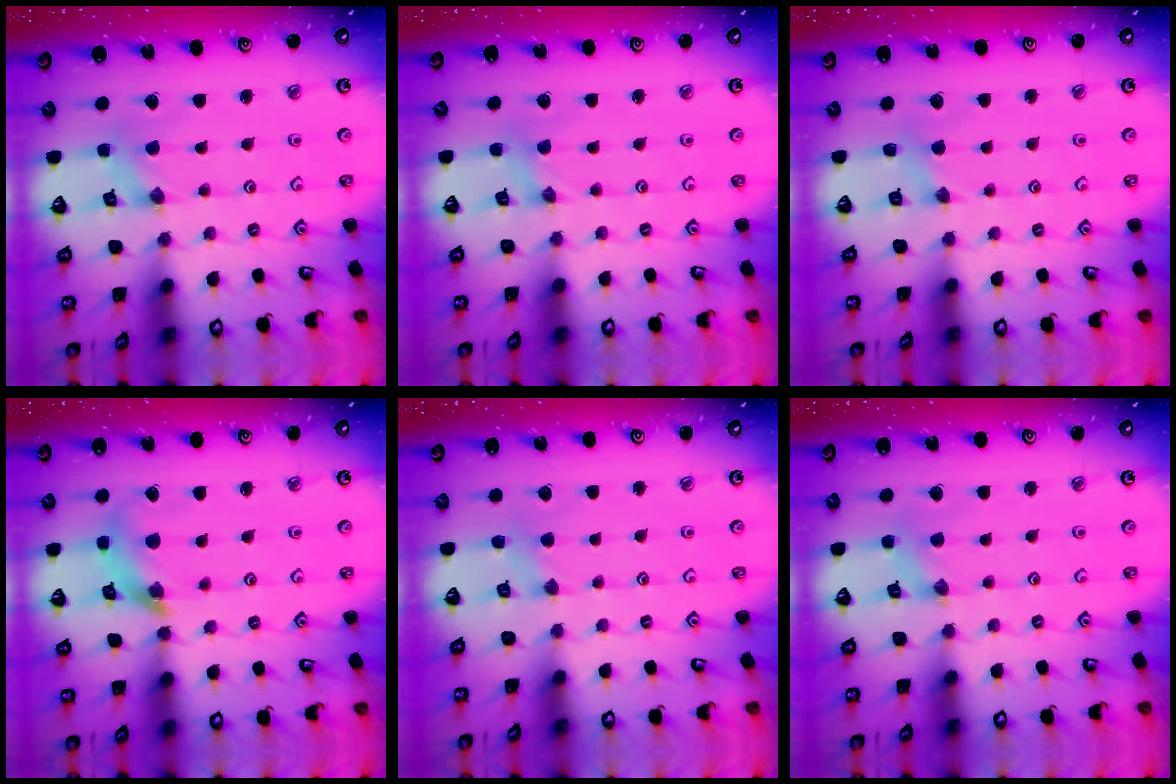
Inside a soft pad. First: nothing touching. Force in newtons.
{"total": 0.0}
{"total": 2.5, "press": 2.4, "slide": 0.5}
{"total": 9.9, "press": 9.8, "slide": 0.9}
{"total": 2.7, "press": 2.7, "slide": 0.5}
{"total": 1.0, "press": 1.0, "slide": 0.1}